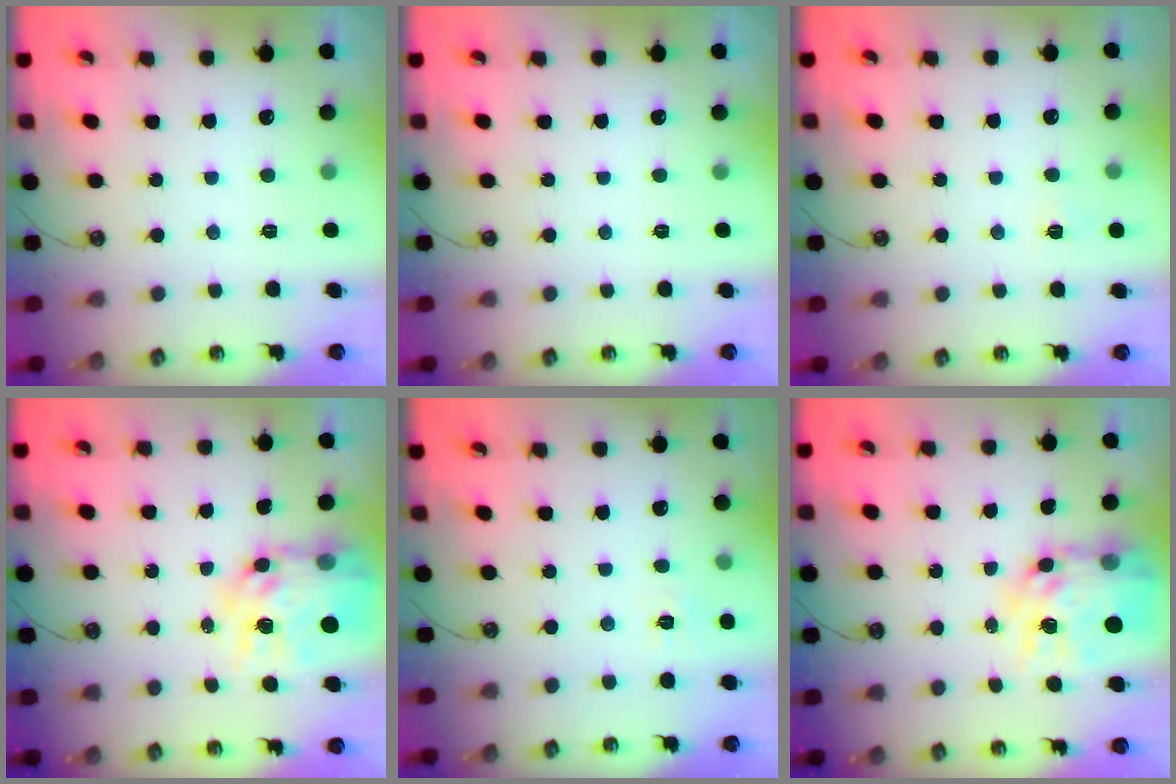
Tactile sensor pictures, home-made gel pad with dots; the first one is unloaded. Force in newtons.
{"total": 0.0}
{"total": 3.6, "press": 3.5, "slide": 0.4}
{"total": 15.4, "press": 15.4, "slide": 1.2}
{"total": 4.6, "press": 4.5, "slide": 0.6}
{"total": 15.4, "press": 15.4, "slide": 1.2}